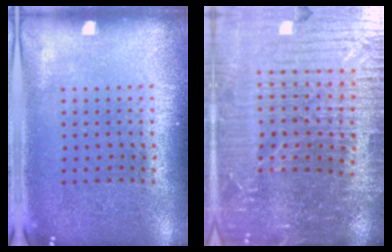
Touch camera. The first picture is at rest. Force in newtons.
{"total": 5.9, "press": 5.3, "slide": 2.6}